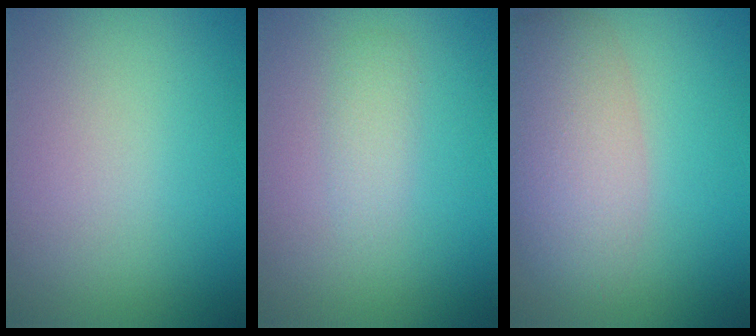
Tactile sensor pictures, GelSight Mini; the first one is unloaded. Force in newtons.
{"total": 1.5, "press": 1.5, "slide": 0.0}
{"total": 5.7, "press": 5.7, "slide": 0.2}